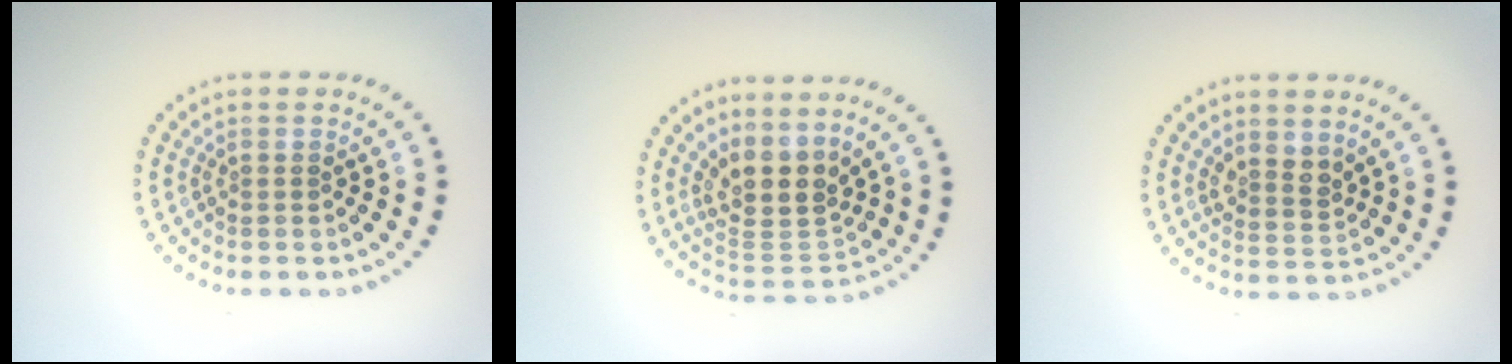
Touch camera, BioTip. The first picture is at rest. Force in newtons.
{"total": 4.3, "press": 3.5, "slide": 2.4}
{"total": 2.2, "press": 1.8, "slide": 1.3}